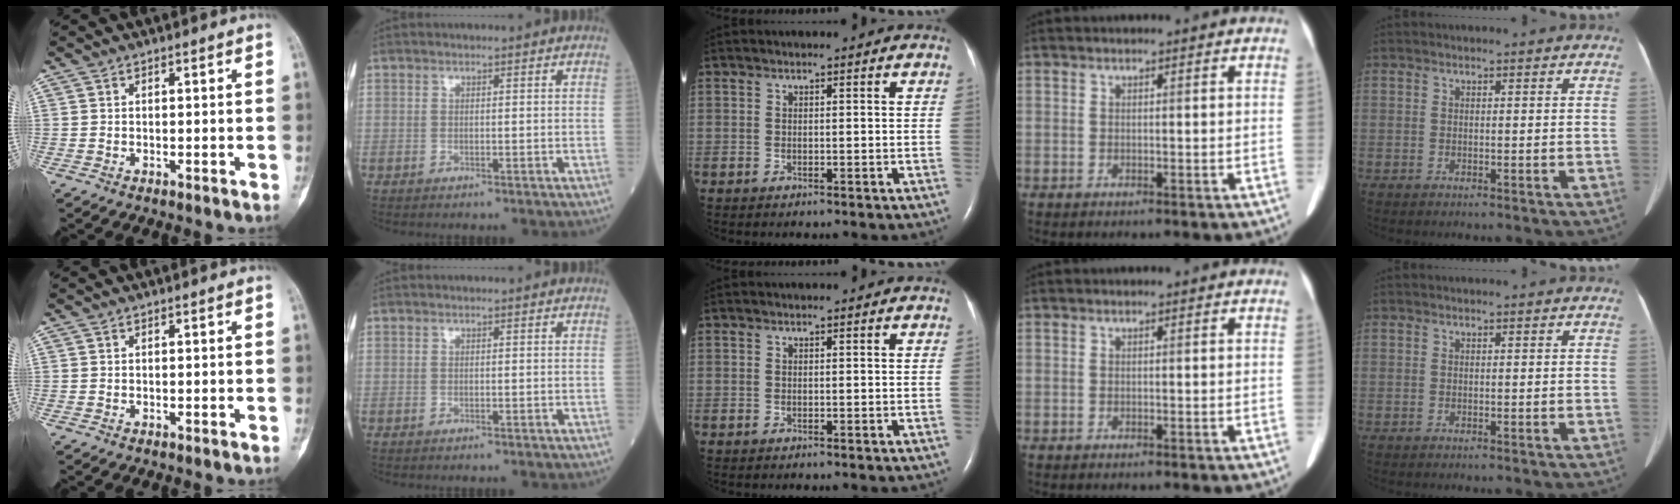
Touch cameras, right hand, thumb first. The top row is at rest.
{}